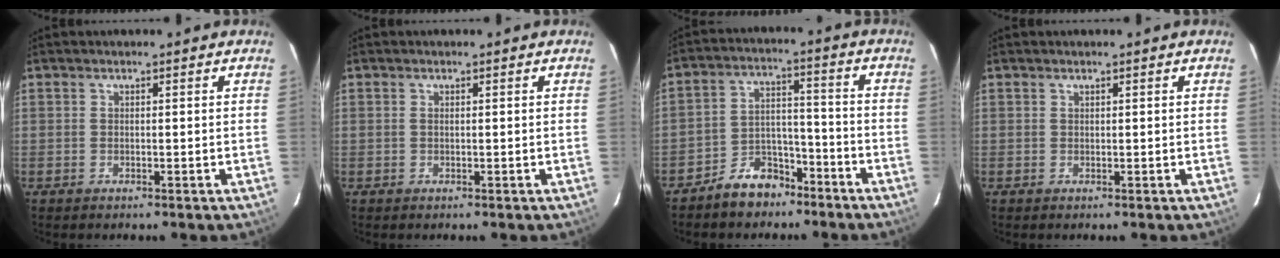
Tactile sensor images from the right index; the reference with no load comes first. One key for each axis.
{"total": 0.0}
{"total": 8.5, "fx": -6.6, "fy": 4.8, "fz": 2.4, "tx": -0.051, "ty": 0.032, "tz": -0.101}
{"total": 0.0}